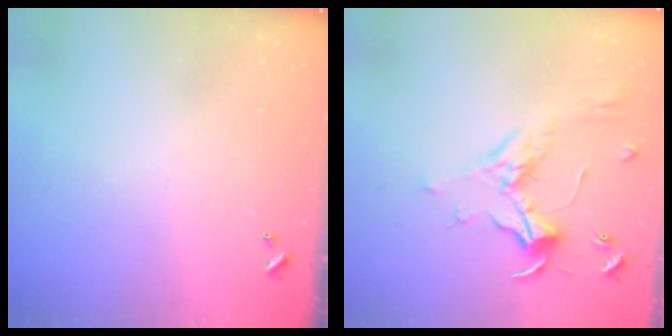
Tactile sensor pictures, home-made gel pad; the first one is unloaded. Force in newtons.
{"total": 1.8, "press": 1.6, "slide": 0.9}